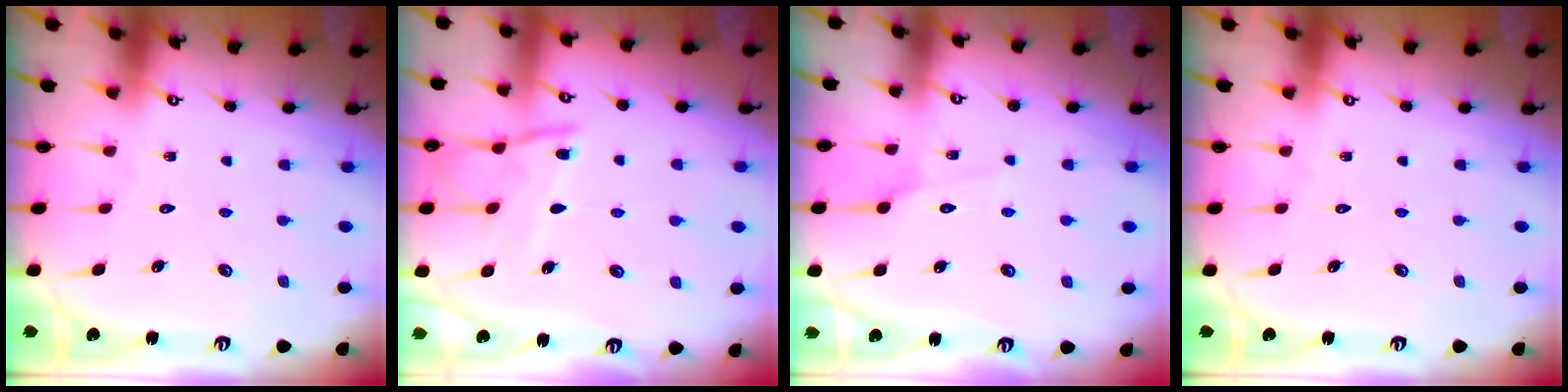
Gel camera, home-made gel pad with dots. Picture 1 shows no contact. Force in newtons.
{"total": 10.0, "press": 10.0, "slide": 1.0}
{"total": 2.8, "press": 2.7, "slide": 0.6}
{"total": 0.0}